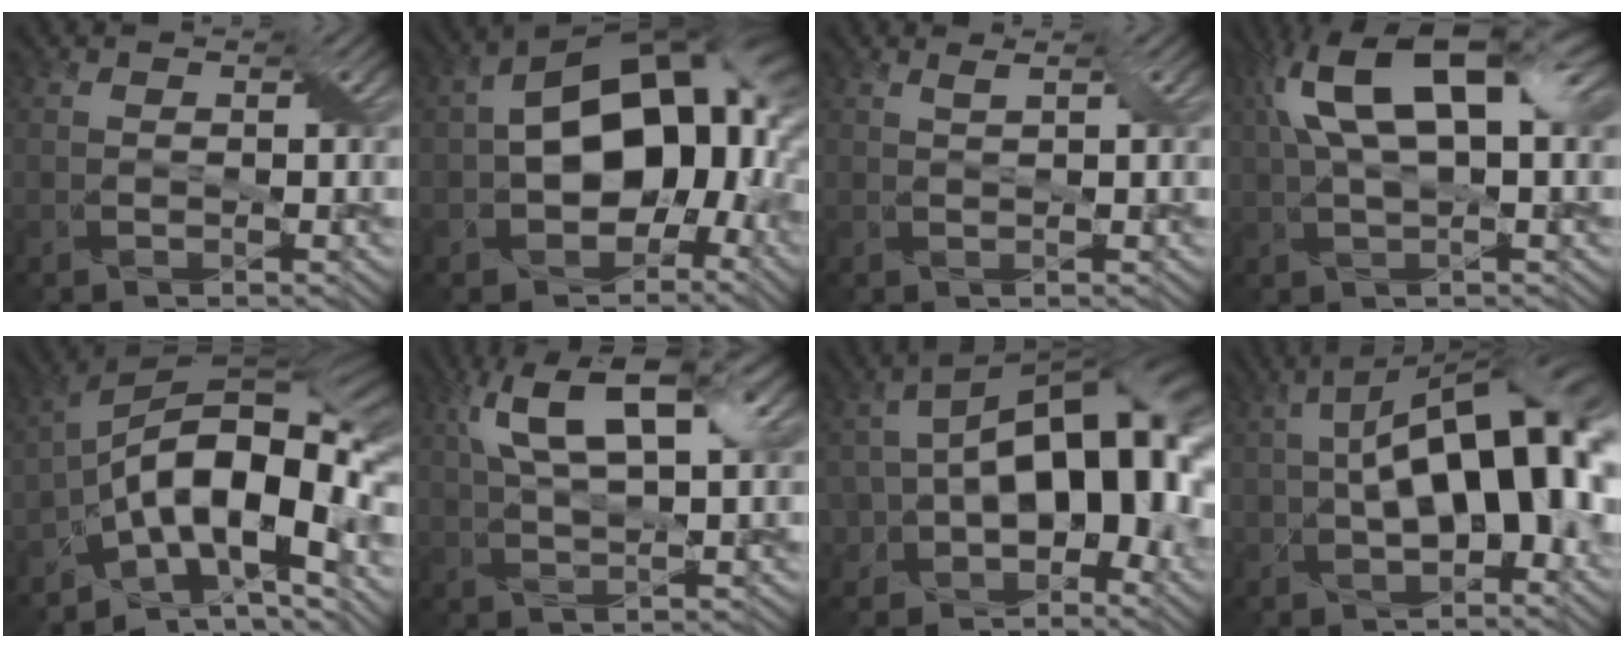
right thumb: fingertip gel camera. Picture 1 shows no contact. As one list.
[{"total": 15.6, "force": [-1.0, 10.4, 11.6], "torque": [-0.168, -0.006, -0.023]}, {"total": 1.1, "force": [0.8, -0.7, 0.2], "torque": [-0.011, 0.002, 0.014]}, {"total": 13.3, "force": [4.2, 5.4, 11.4], "torque": [-0.211, 0.020, 0.067]}, {"total": 16.6, "force": [-5.2, 8.3, 13.4], "torque": [-0.208, 0.009, -0.106]}, {"total": 10.7, "force": [4.9, 3.1, 9.0], "torque": [-0.171, 0.015, 0.079]}, {"total": 16.3, "force": [-2.1, 9.6, 13.0], "torque": [-0.181, -0.008, -0.033]}, {"total": 15.3, "force": [-0.5, 7.8, 13.1], "torque": [-0.181, 0.008, -0.018]}]